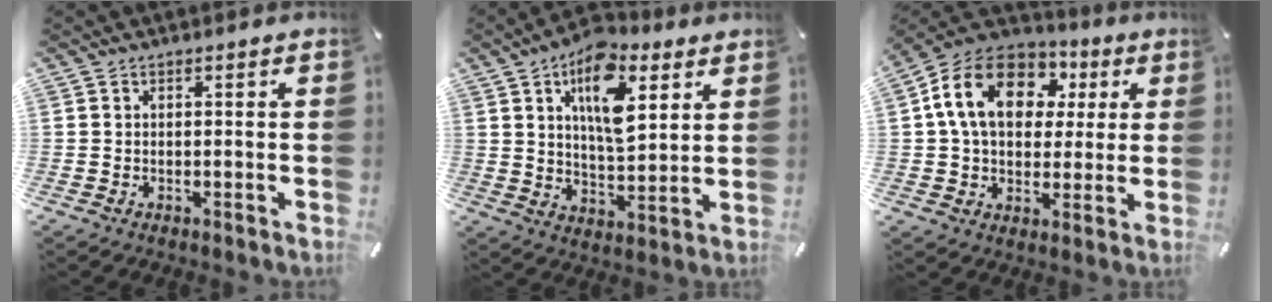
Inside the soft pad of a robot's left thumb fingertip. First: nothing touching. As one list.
[{"total": 15.4, "force": [7.6, 8.2, 10.6], "torque": [-0.164, -0.022, 0.130]}, {"total": 16.3, "force": [4.6, 12.5, 9.5], "torque": [-0.192, 0.005, 0.082]}]